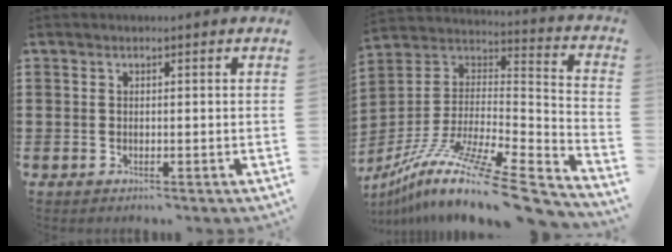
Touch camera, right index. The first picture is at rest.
{"total": 13.7, "force": [-9.8, 1.4, 9.5], "torque": [-0.175, 0.004, -0.179]}